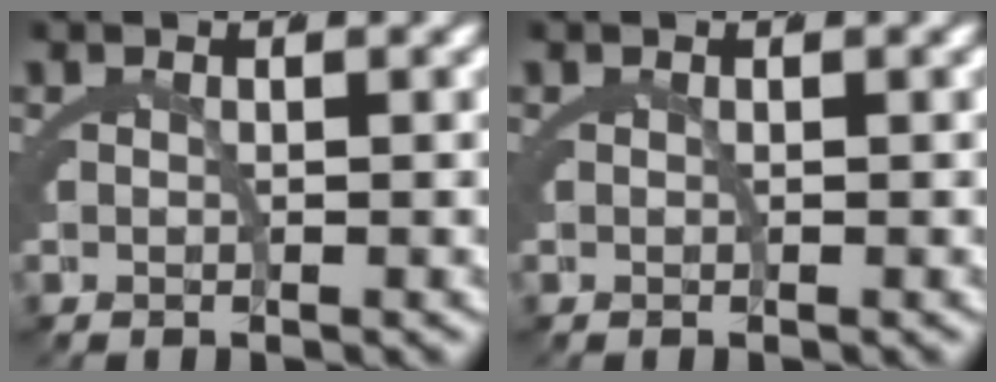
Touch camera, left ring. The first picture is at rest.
{"total": 0.0}